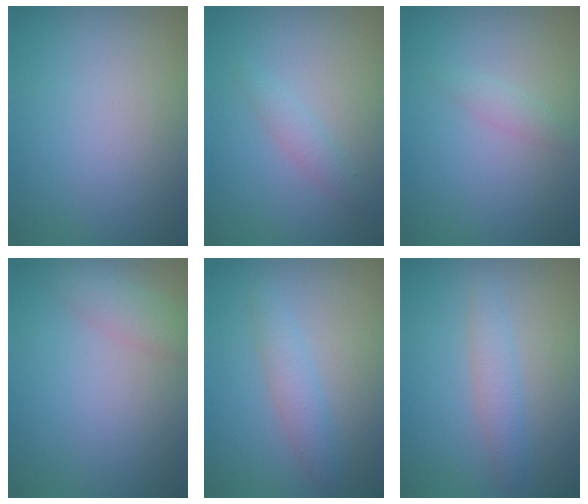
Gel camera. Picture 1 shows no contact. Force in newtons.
{"total": 1.4, "press": 1.4, "slide": 0.1}
{"total": 1.2, "press": 1.2, "slide": 0.0}
{"total": 2.5, "press": 2.5, "slide": 0.1}
{"total": 2.1, "press": 2.1, "slide": 0.0}
{"total": 1.9, "press": 1.9, "slide": 0.1}